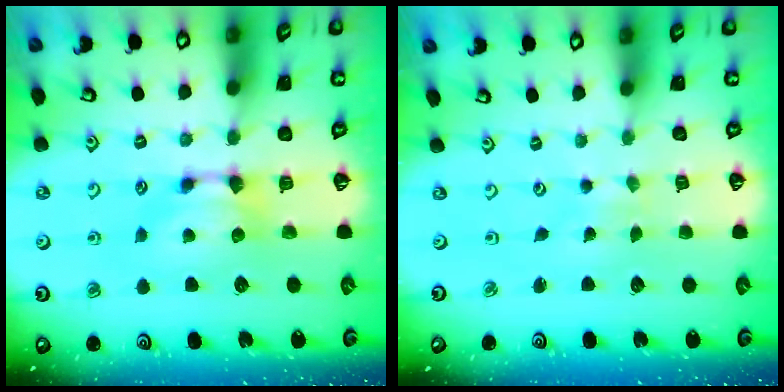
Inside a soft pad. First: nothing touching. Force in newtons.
{"total": 4.4, "press": 4.4, "slide": 0.2}